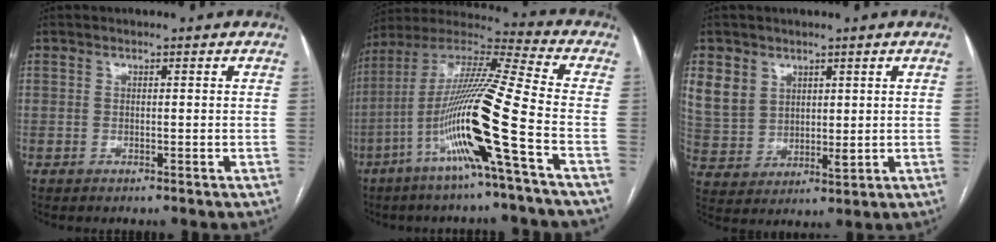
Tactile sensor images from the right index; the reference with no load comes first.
{"total": 17.6, "force": [-6.5, -1.5, 16.3], "torque": [-0.317, -0.007, -0.131]}
{"total": 8.7, "force": [4.6, 6.8, 2.8], "torque": [-0.062, 0.010, 0.107]}